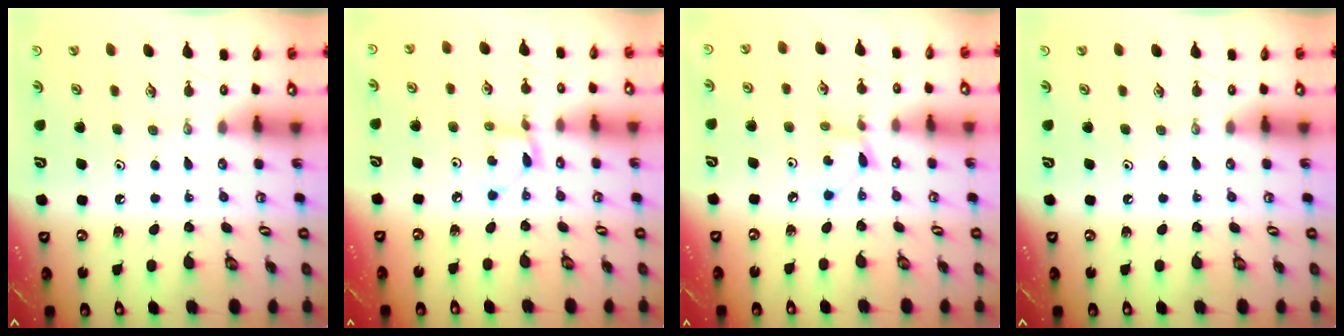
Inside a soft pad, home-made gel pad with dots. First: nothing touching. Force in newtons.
{"total": 2.6, "press": 2.6, "slide": 0.1}
{"total": 2.2, "press": 2.2, "slide": 0.1}
{"total": 0.0}